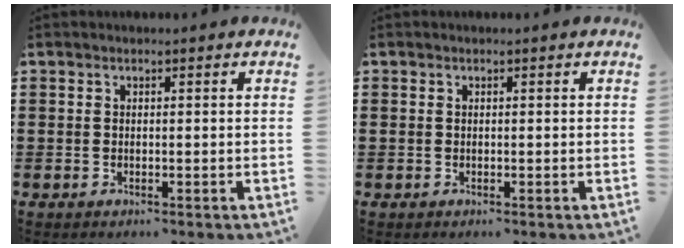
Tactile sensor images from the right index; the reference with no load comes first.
{"total": 0.0}